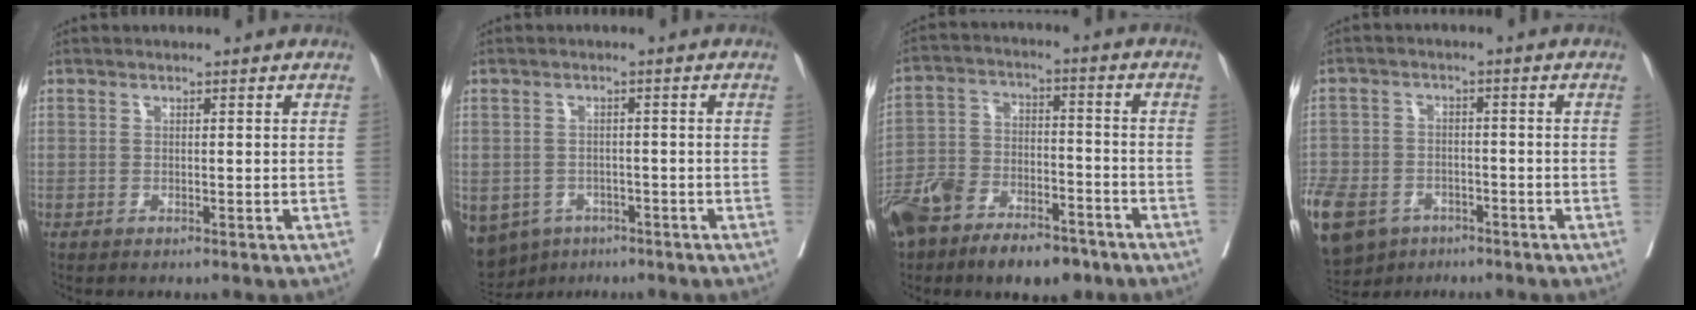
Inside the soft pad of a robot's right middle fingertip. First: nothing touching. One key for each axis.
{"total": 11.0, "fx": -6.1, "fy": 8.5, "fz": 3.3, "tx": -0.100, "ty": -0.007, "tz": -0.079}
{"total": 14.8, "fx": -10.5, "fy": 6.3, "fz": 8.3, "tx": -0.157, "ty": 0.002, "tz": -0.187}
{"total": 24.0, "fx": -12.7, "fy": 17.4, "fz": 10.7, "tx": -0.381, "ty": -0.032, "tz": -0.203}